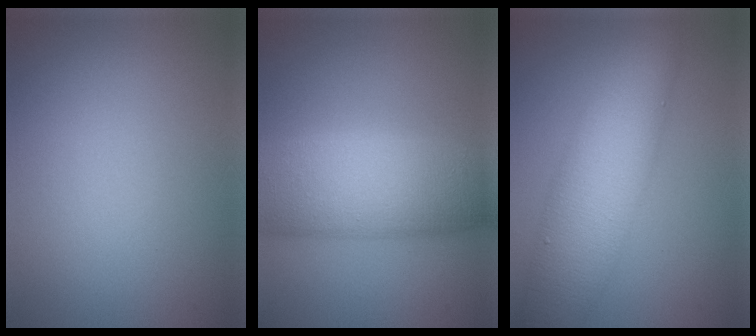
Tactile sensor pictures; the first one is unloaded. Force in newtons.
{"total": 9.3, "press": 9.3, "slide": 0.2}
{"total": 7.8, "press": 7.8, "slide": 0.2}